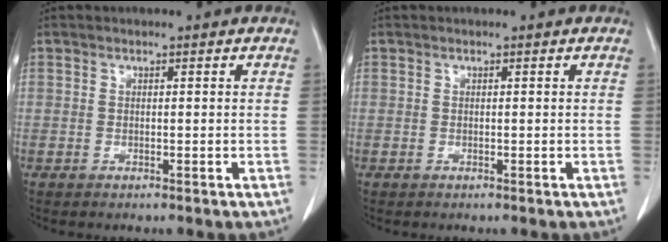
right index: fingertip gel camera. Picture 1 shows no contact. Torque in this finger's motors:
{"motor_torque": [0.00, 0.00, 0.00, 0.00]}